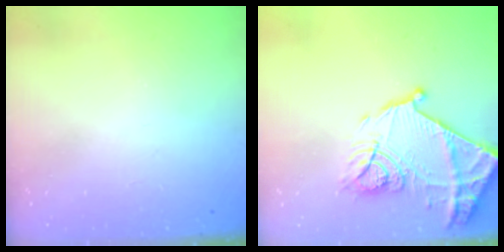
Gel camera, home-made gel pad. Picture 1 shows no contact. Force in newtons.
{"total": 18.1, "press": 18.0, "slide": 1.6}